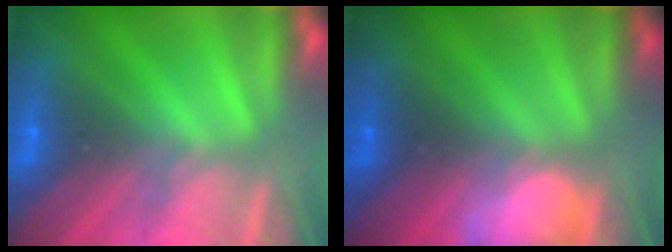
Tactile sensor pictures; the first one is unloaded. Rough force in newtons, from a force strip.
{"total": 2.6}